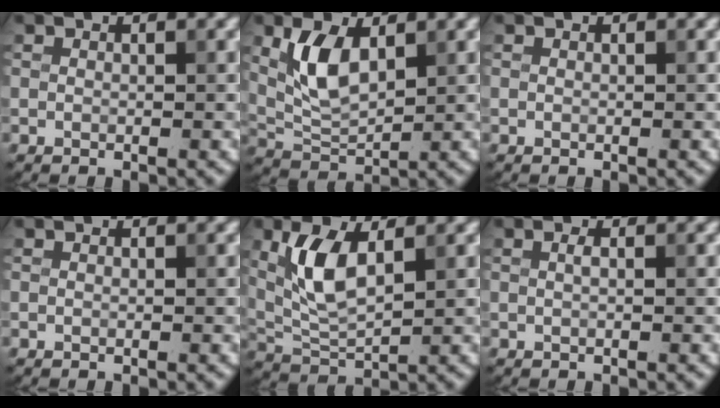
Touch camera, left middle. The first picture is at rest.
{"total": 4.9, "force": [1.7, 2.5, 3.8], "torque": [-0.085, 0.000, 0.035]}
{"total": 0.0}
{"total": 0.0}
{"total": 5.4, "force": [1.7, 2.4, 4.5], "torque": [-0.104, 0.000, 0.037]}
{"total": 0.5, "force": [0.1, 0.1, 0.5], "torque": [-0.011, 0.004, 0.002]}